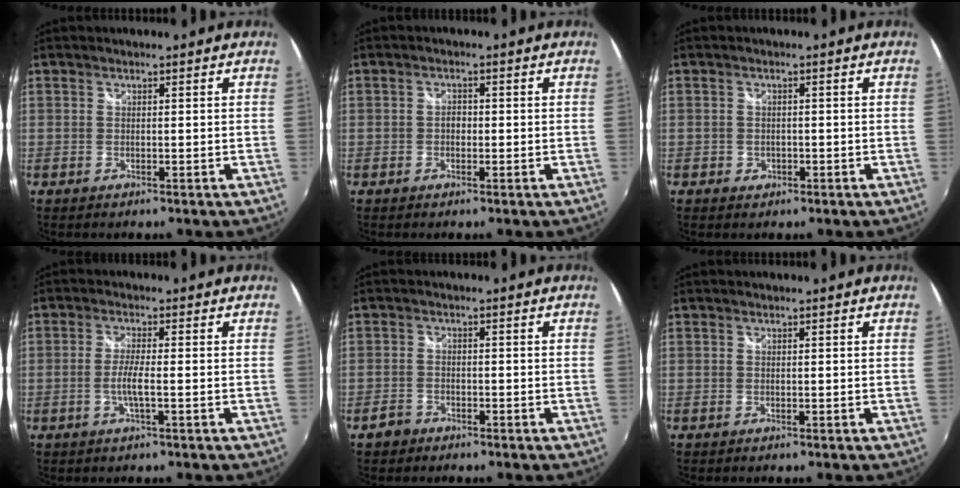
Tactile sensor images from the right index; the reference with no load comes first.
{"total": 1.5, "force": [-0.4, 1.2, 0.8], "torque": [-0.014, 0.004, -0.008]}
{"total": 2.0, "force": [-0.8, 1.7, 0.5], "torque": [-0.010, 0.000, -0.011]}
{"total": 3.5, "force": [-1.1, 0.1, 3.3], "torque": [-0.066, -0.004, -0.022]}
{"total": 3.0, "force": [-2.1, 2.0, 0.6], "torque": [-0.022, 0.004, -0.038]}
{"total": 0.0}